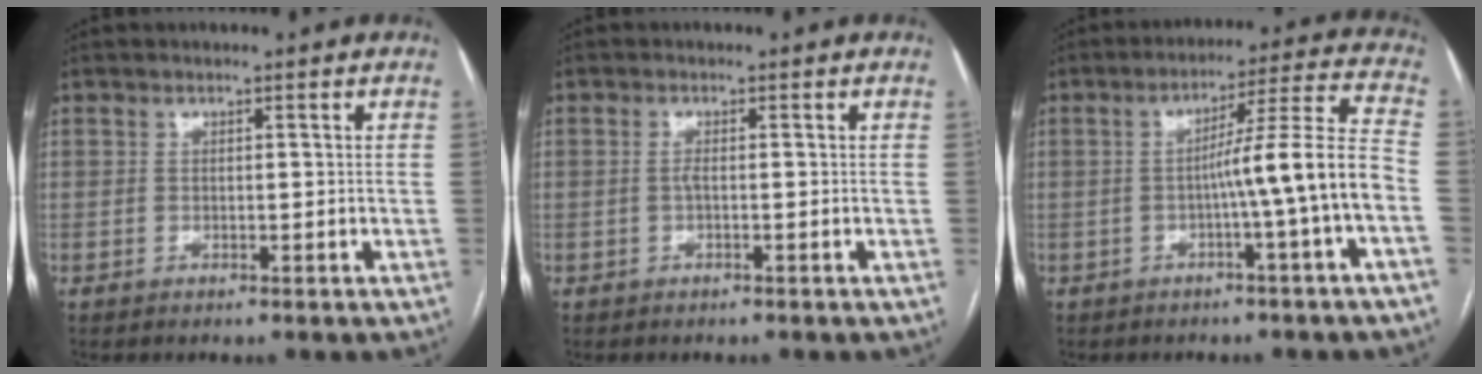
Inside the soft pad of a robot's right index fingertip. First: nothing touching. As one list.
[{"total": 0.9, "force": [-0.1, 0.1, 0.9], "torque": [-0.021, 0.000, -0.002]}, {"total": 10.7, "force": [-3.0, -1.8, 10.1], "torque": [-0.150, 0.021, -0.045]}]